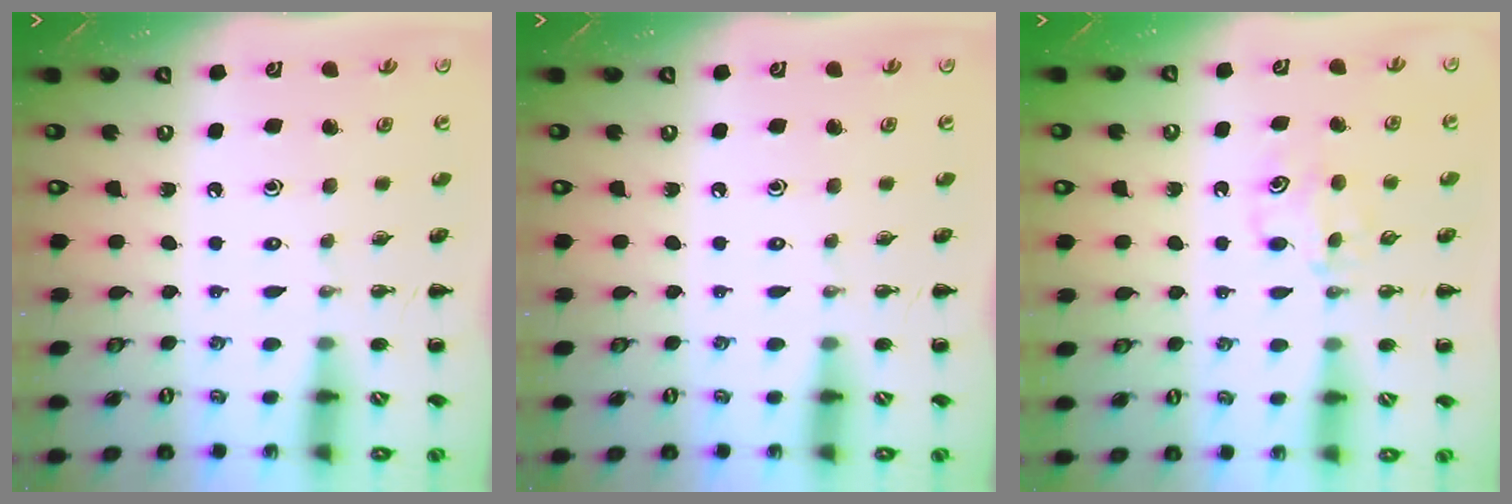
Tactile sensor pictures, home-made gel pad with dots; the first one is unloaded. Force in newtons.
{"total": 0.0}
{"total": 5.0, "press": 4.7, "slide": 1.6}